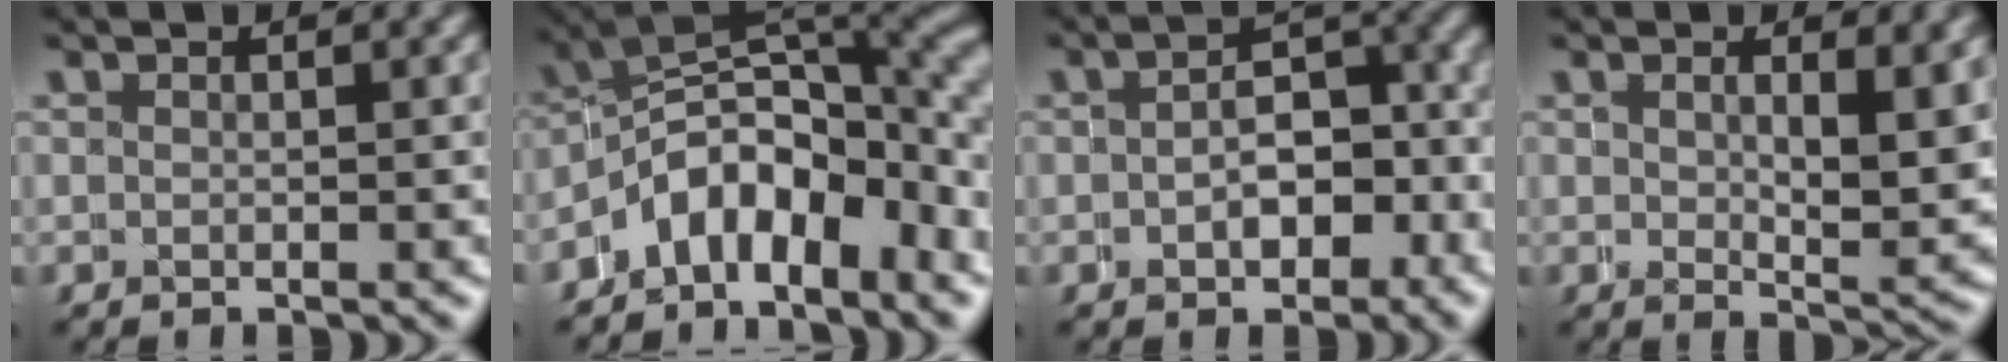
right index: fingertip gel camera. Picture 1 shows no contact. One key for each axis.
{"total": 11.2, "fx": -1.8, "fy": 7.2, "fz": 8.3, "tx": -0.125, "ty": -0.010, "tz": -0.032}
{"total": 4.9, "fx": -1.1, "fy": 2.9, "fz": 3.9, "tx": -0.044, "ty": 0.001, "tz": -0.014}
{"total": 3.4, "fx": 1.4, "fy": 0.1, "fz": 3.1, "tx": -0.048, "ty": -0.012, "tz": 0.027}